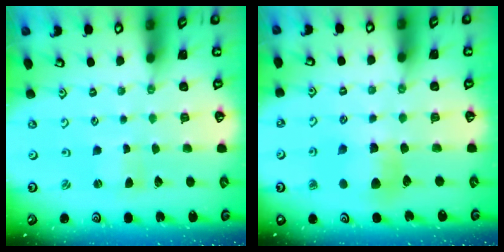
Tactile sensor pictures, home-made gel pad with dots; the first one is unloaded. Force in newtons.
{"total": 7.4, "press": 7.4, "slide": 0.3}